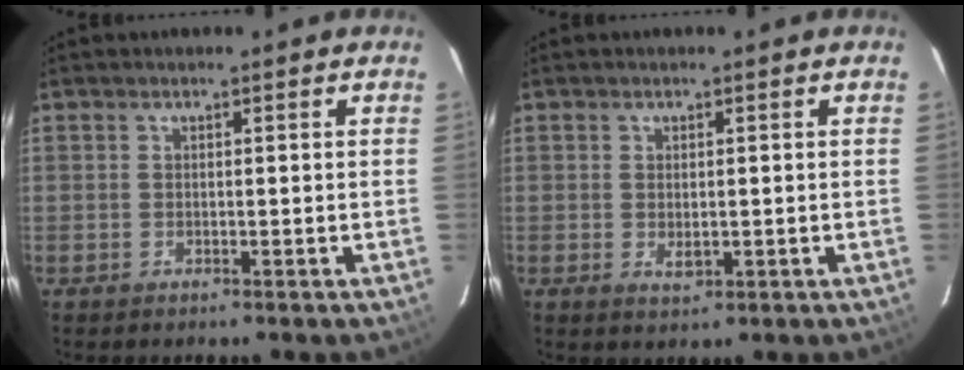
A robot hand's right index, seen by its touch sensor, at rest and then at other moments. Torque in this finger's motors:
{"motor_torque": [0.29, 0.13, 0.17, 0.02]}